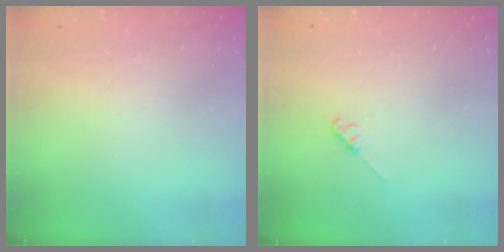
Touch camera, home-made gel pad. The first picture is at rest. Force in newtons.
{"total": 2.6, "press": 2.5, "slide": 0.4}